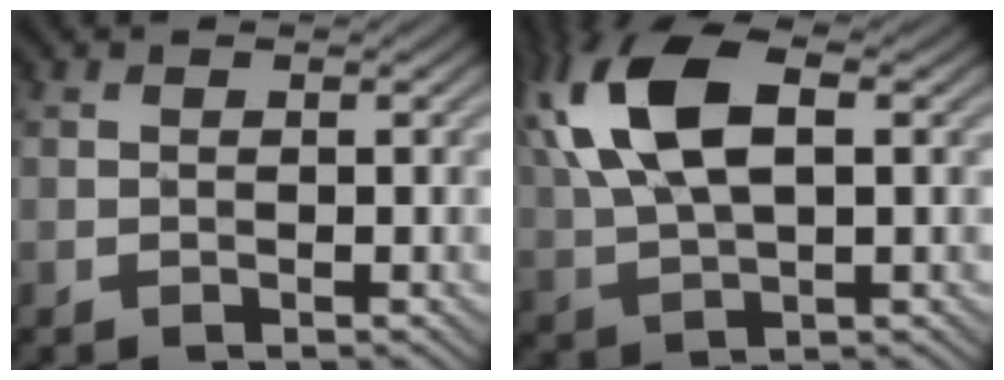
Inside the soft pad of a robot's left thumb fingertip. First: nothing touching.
{"total": 12.4, "force": [3.8, 5.9, 10.2], "torque": [-0.235, 0.019, 0.070]}